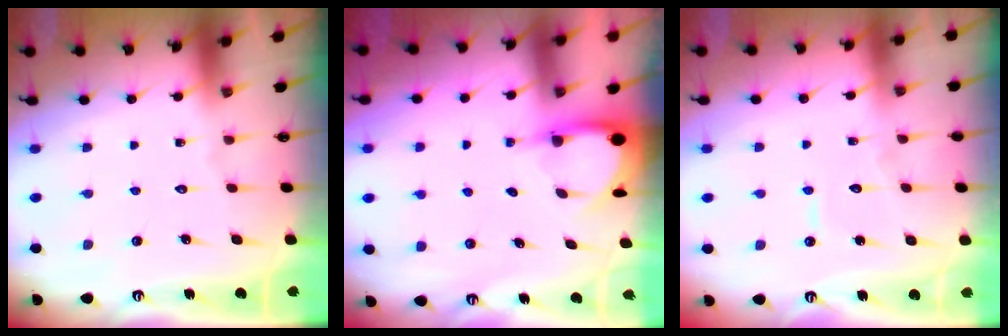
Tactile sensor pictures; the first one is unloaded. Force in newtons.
{"total": 3.4, "press": 3.4, "slide": 0.2}
{"total": 5.1, "press": 5.0, "slide": 0.5}